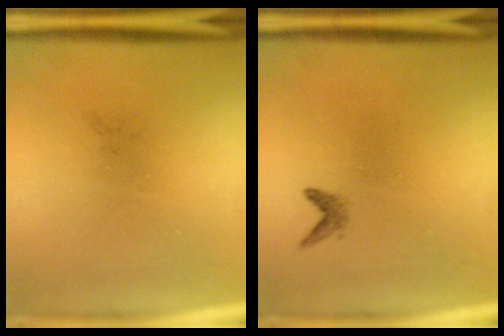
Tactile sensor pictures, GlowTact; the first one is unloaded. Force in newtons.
{"total": 0.9}